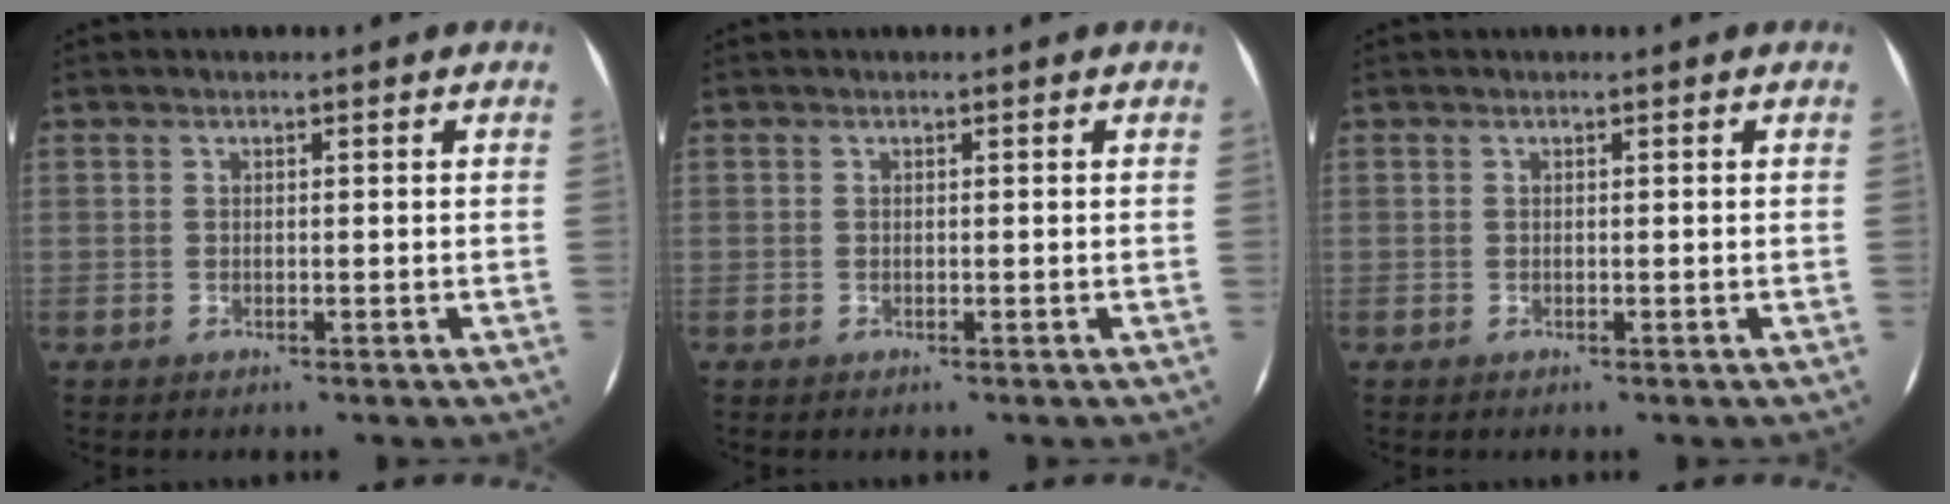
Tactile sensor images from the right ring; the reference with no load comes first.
{"total": 0.0}
{"total": 0.0}